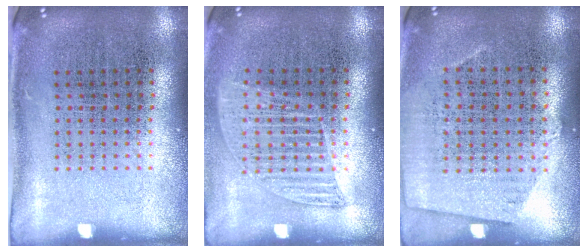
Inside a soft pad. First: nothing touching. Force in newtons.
{"total": 1.2, "press": 1.1, "slide": 0.5}
{"total": 0.7, "press": 0.4, "slide": 0.5}